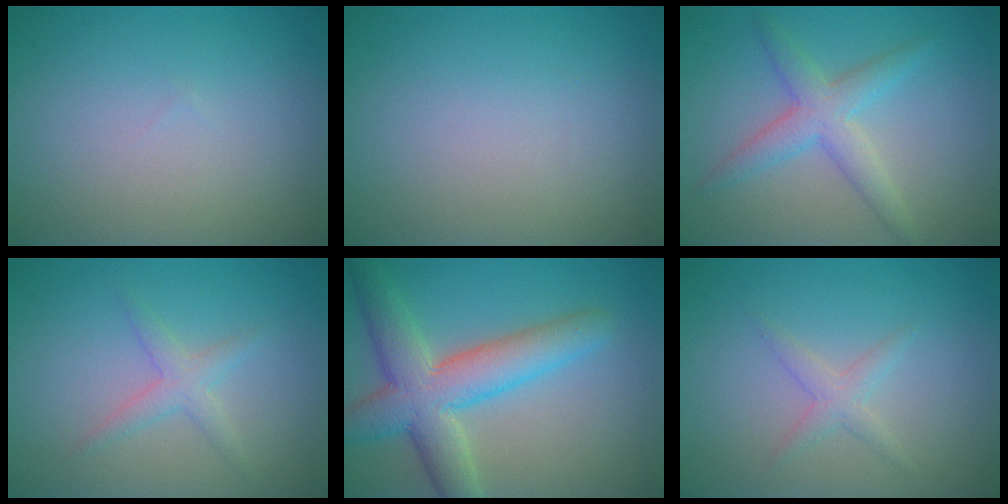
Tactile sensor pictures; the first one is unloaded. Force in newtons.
{"total": 0.0}
{"total": 3.6, "press": 3.6, "slide": 0.0}
{"total": 2.0, "press": 2.0, "slide": 0.1}
{"total": 7.6, "press": 7.6, "slide": 0.4}
{"total": 1.6, "press": 1.6, "slide": 0.1}